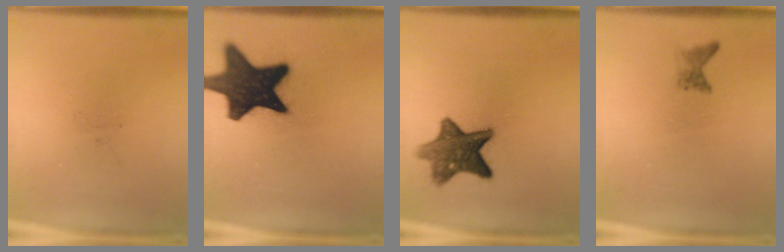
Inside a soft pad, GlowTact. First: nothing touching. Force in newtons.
{"total": 18.0}
{"total": 9.1}
{"total": 1.2}